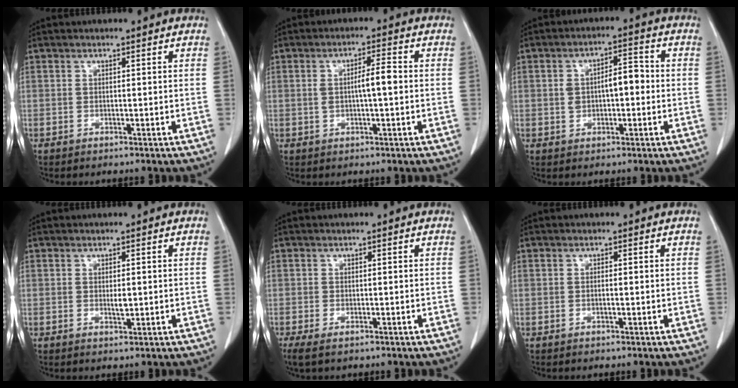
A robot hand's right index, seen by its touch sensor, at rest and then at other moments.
{"total": 4.4, "force": [0.0, 0.7, 4.3], "torque": [-0.074, 0.009, 0.000]}
{"total": 6.0, "force": [0.0, 2.8, 5.3], "torque": [-0.093, 0.025, 0.000]}
{"total": 1.4, "force": [0.0, 0.5, 1.3], "torque": [-0.024, -0.003, 0.002]}
{"total": 3.6, "force": [-2.3, 1.3, 2.4], "torque": [-0.045, -0.009, -0.035]}
{"total": 0.6, "force": [-0.1, 0.1, 0.6], "torque": [-0.011, 0.000, -0.002]}